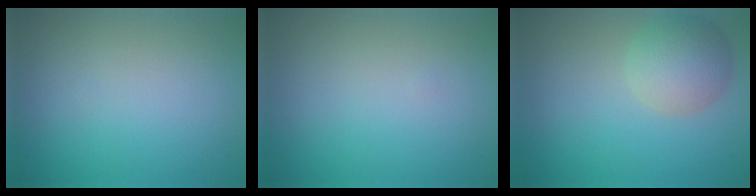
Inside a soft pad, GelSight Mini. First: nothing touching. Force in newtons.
{"total": 0.0}
{"total": 4.3, "press": 4.3, "slide": 0.4}